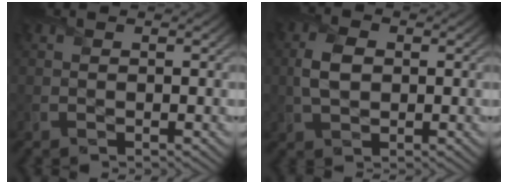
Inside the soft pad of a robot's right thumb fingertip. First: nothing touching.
{"total": 4.1, "force": [0.3, 2.7, 3.1], "torque": [-0.073, 0.003, 0.002]}